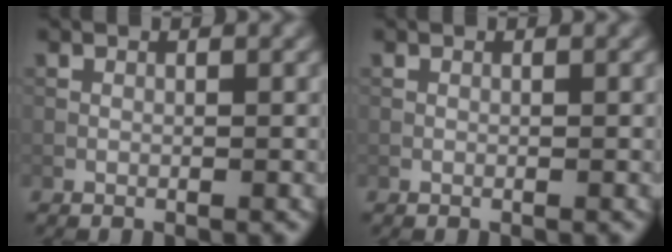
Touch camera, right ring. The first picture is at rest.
{"total": 0.0}